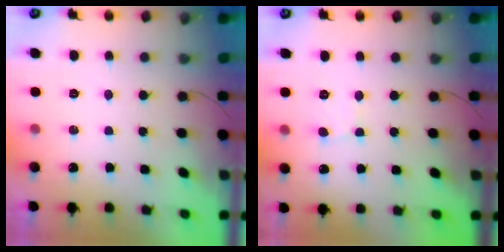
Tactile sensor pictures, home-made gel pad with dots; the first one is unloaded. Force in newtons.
{"total": 2.1, "press": 2.1, "slide": 0.2}